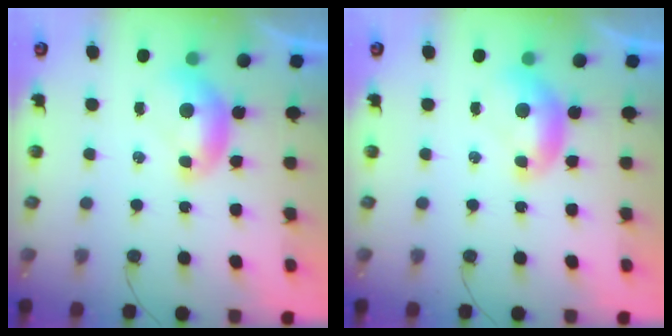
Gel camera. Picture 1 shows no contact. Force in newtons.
{"total": 0.0}